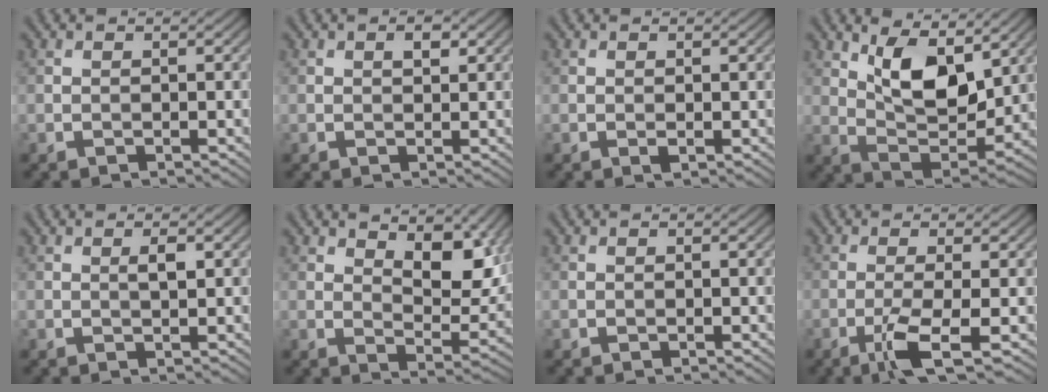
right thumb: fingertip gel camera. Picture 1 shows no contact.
{"total": 1.5, "force": [0.6, 0.7, 1.2], "torque": [-0.017, 0.000, 0.010]}
{"total": 0.5, "force": [0.0, 0.2, 0.5], "torque": [-0.009, -0.002, -0.002]}
{"total": 9.9, "force": [4.6, 4.6, 7.4], "torque": [-0.142, -0.011, 0.088]}
{"total": 1.4, "force": [0.4, 0.3, 1.3], "torque": [-0.025, -0.001, 0.007]}
{"total": 10.1, "force": [5.1, 4.6, 7.5], "torque": [-0.118, -0.010, 0.085]}
{"total": 0.0}
{"total": 4.4, "force": [-1.7, 0.4, 4.0], "torque": [-0.077, 0.004, -0.041]}